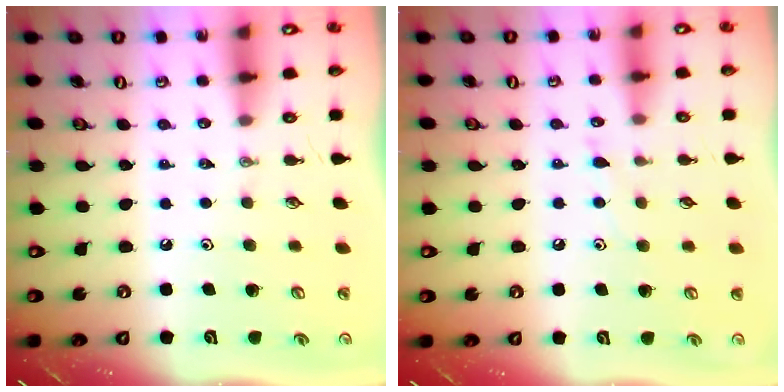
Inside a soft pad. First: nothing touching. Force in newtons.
{"total": 5.5, "press": 5.4, "slide": 0.7}